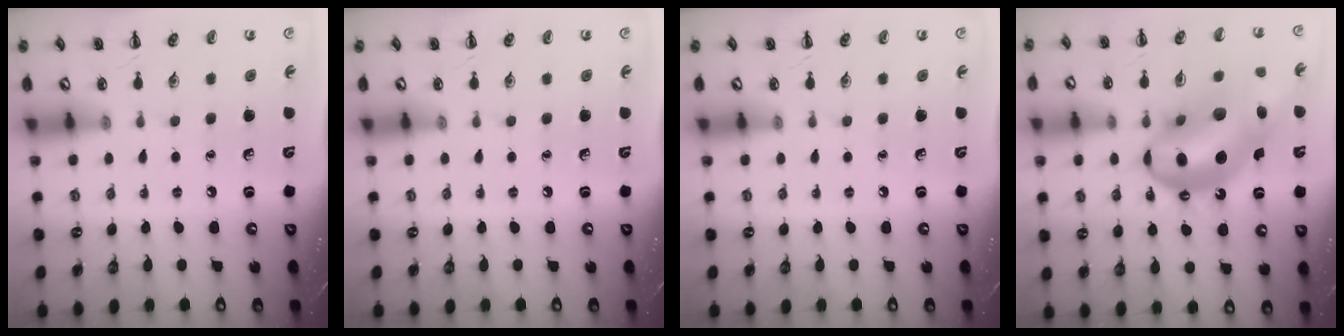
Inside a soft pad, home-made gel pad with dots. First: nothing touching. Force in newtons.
{"total": 0.0}
{"total": 0.0}
{"total": 20.3, "press": 19.6, "slide": 5.5}